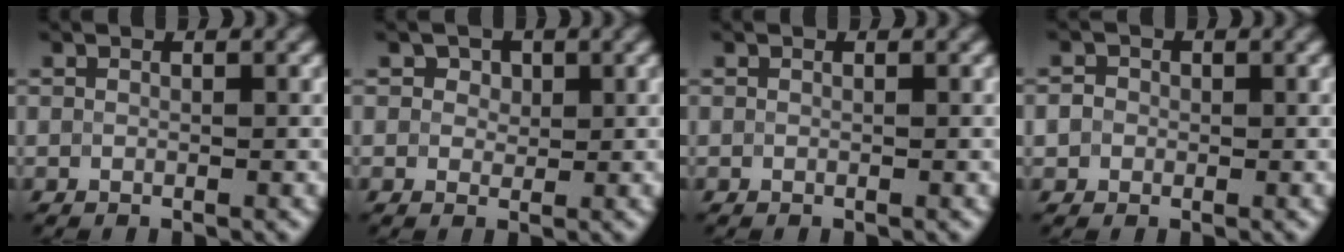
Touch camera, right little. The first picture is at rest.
{"total": 2.0, "force": [1.1, 1.4, 1.0], "torque": [-0.015, 0.006, 0.008]}
{"total": 0.0}
{"total": 1.7, "force": [0.1, 1.6, 0.7], "torque": [-0.004, 0.010, -0.004]}